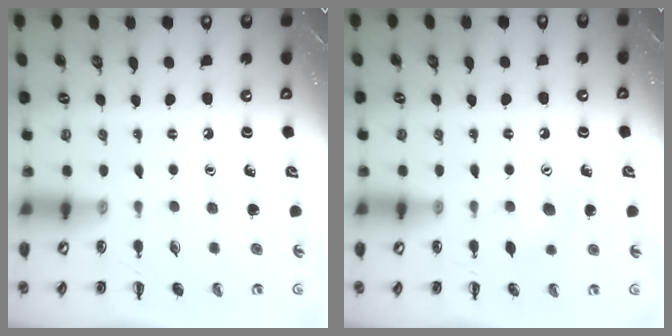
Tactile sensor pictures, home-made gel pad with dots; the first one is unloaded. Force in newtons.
{"total": 5.3, "press": 5.1, "slide": 1.4}